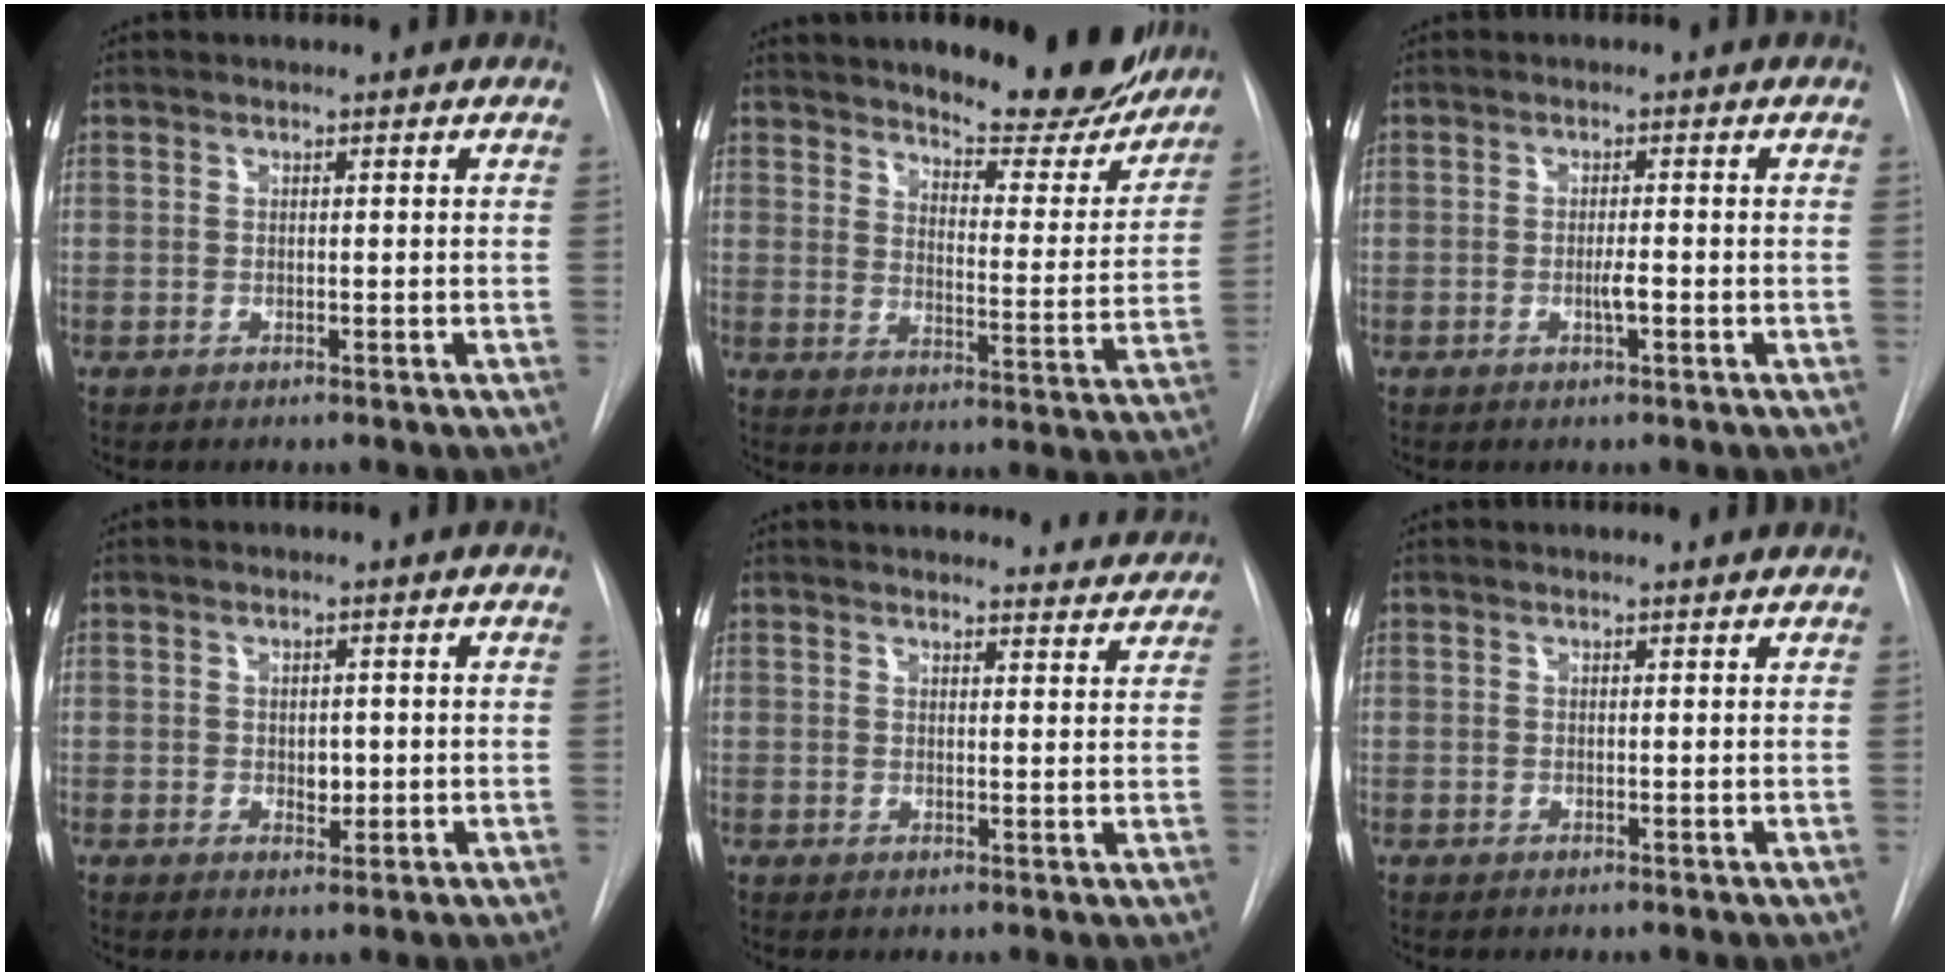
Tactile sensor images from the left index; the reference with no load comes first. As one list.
[{"total": 18.1, "force": [16.2, 3.9, 7.1], "torque": [-0.085, -0.035, 0.212]}, {"total": 1.6, "force": [-0.5, 0.1, 1.5], "torque": [-0.030, -0.001, -0.010]}, {"total": 2.0, "force": [0.0, 1.4, 1.4], "torque": [-0.018, -0.001, 0.004]}, {"total": 13.8, "force": [13.4, 2.6, 2.4], "torque": [-0.011, -0.003, 0.148]}, {"total": 2.8, "force": [2.8, 0.1, 0.5], "torque": [-0.009, 0.012, 0.030]}]